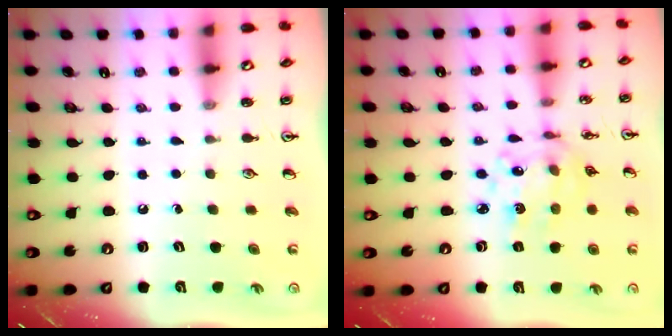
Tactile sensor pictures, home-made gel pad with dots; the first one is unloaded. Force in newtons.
{"total": 10.3, "press": 9.9, "slide": 3.0}